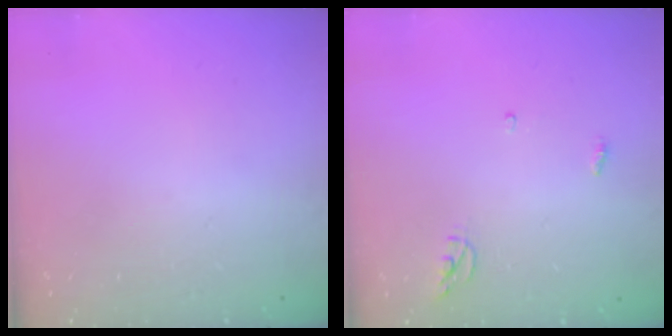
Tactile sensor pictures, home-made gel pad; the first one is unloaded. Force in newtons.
{"total": 3.8, "press": 3.8, "slide": 0.4}